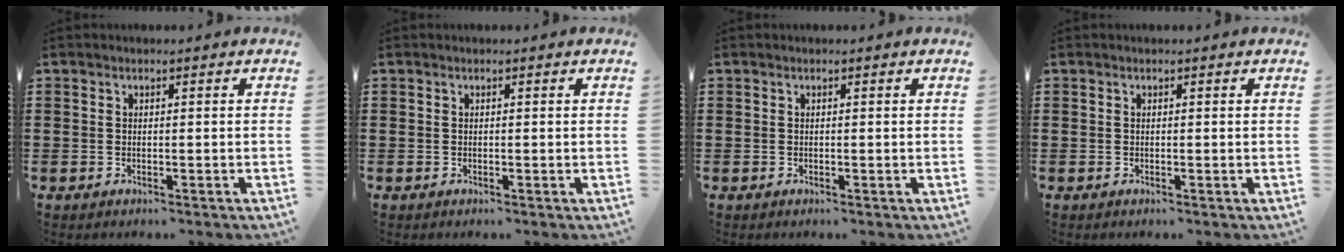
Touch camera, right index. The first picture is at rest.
{"total": 0.0}
{"total": 0.0}
{"total": 0.0}